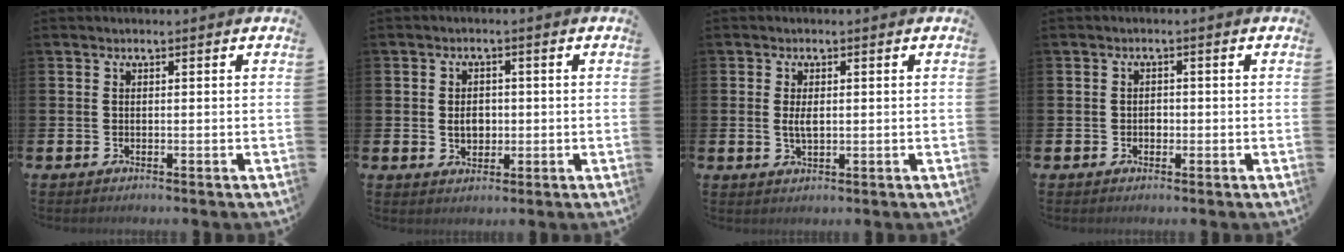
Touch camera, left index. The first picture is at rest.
{"total": 3.0, "force": [0.0, 2.3, 1.9], "torque": [-0.020, 0.000, -0.007]}
{"total": 2.4, "force": [0.3, 1.1, 2.1], "torque": [-0.029, -0.001, 0.001]}
{"total": 1.2, "force": [-0.1, 1.0, 0.6], "torque": [0.001, 0.001, -0.007]}